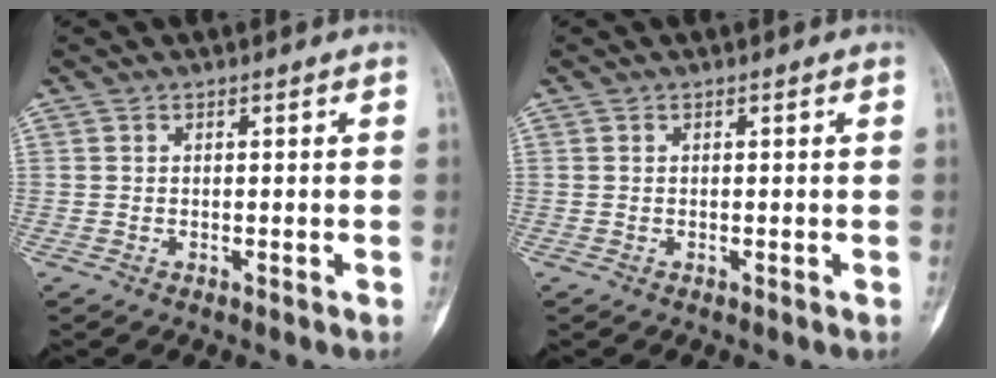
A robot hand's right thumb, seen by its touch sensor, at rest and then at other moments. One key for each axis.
{"total": 0.0}